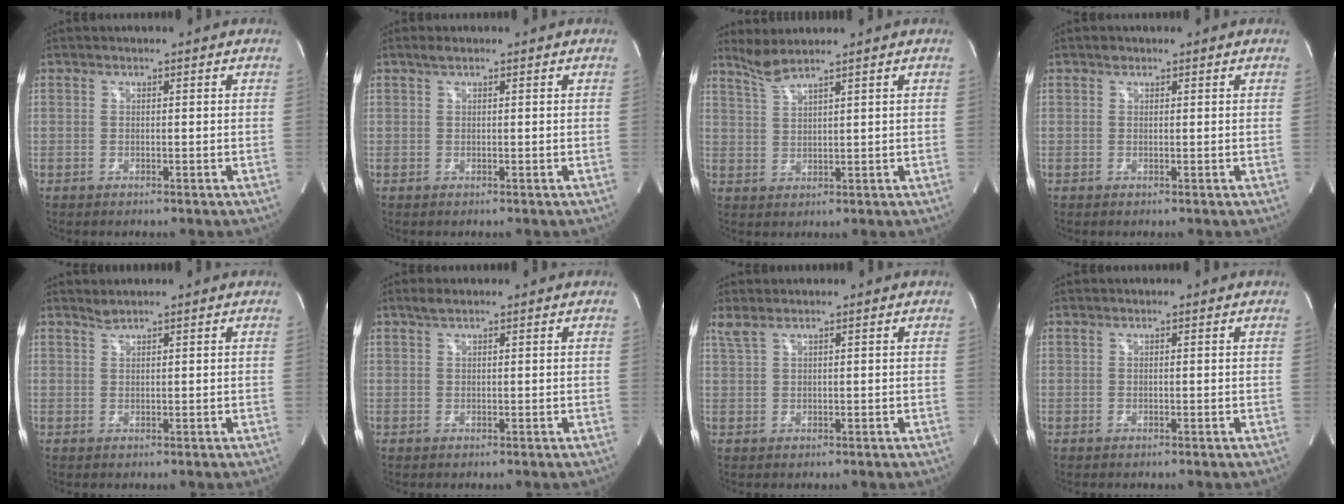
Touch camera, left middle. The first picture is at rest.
{"total": 1.0, "force": [0.7, 0.2, 0.7], "torque": [-0.018, 0.008, 0.016]}
{"total": 3.3, "force": [3.0, -0.9, 1.2], "torque": [-0.036, 0.001, 0.072]}
{"total": 0.7, "force": [0.5, 0.4, 0.1], "torque": [-0.003, 0.003, 0.006]}
{"total": 1.0, "force": [0.9, -0.3, 0.1], "torque": [-0.009, 0.003, 0.024]}
{"total": 1.3, "force": [1.0, 0.3, 0.8], "torque": [-0.021, 0.009, 0.024]}
{"total": 1.8, "force": [1.5, 0.0, 1.0], "torque": [-0.034, 0.016, 0.038]}
{"total": 0.0}